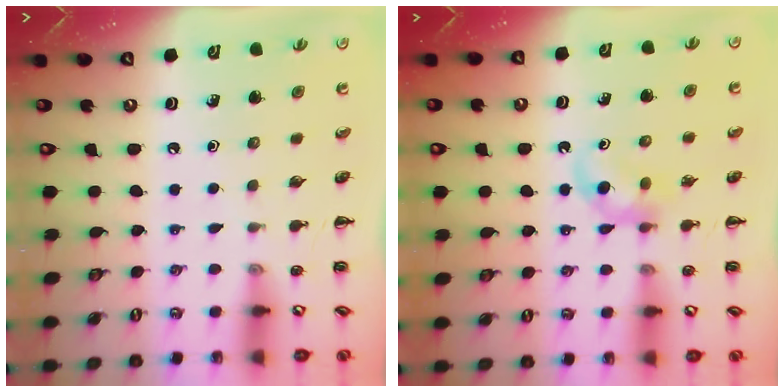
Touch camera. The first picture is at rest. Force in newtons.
{"total": 4.7, "press": 4.5, "slide": 1.3}